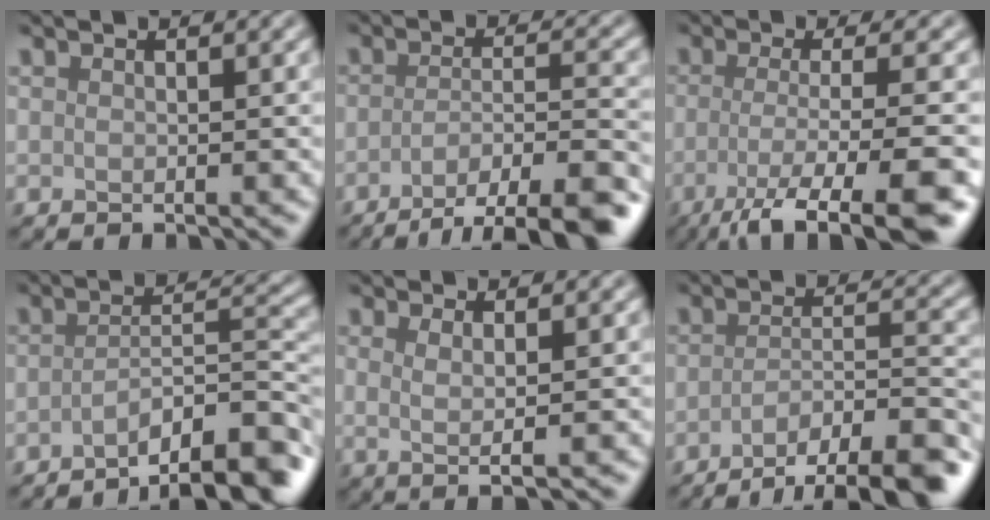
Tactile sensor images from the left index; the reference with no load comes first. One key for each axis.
{"total": 8.5, "fx": -5.3, "fy": 2.2, "fz": 6.3, "tx": -0.087, "ty": -0.003, "tz": -0.079}
{"total": 8.1, "fx": -3.6, "fy": 1.9, "fz": 7.0, "tx": -0.100, "ty": -0.015, "tz": -0.067}
{"total": 8.7, "fx": -5.6, "fy": 2.1, "fz": 6.3, "tx": -0.079, "ty": 0.006, "tz": -0.088}
{"total": 2.3, "fx": 0.4, "fy": 0.6, "fz": 2.1, "tx": -0.035, "ty": -0.003, "tz": 0.004}
{"total": 9.4, "fx": -6.4, "fy": 2.6, "fz": 6.3, "tx": -0.091, "ty": -0.001, "tz": -0.093}